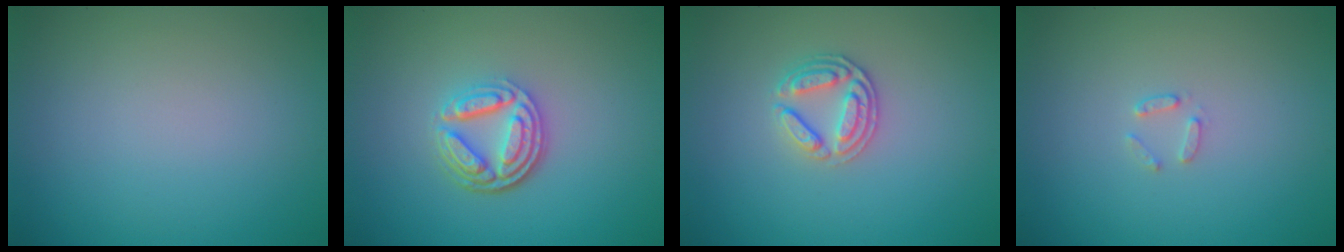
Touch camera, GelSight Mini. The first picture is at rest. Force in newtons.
{"total": 4.5, "press": 3.4, "slide": 2.9}
{"total": 2.7, "press": 2.5, "slide": 0.8}
{"total": 1.0, "press": 1.0, "slide": 0.2}